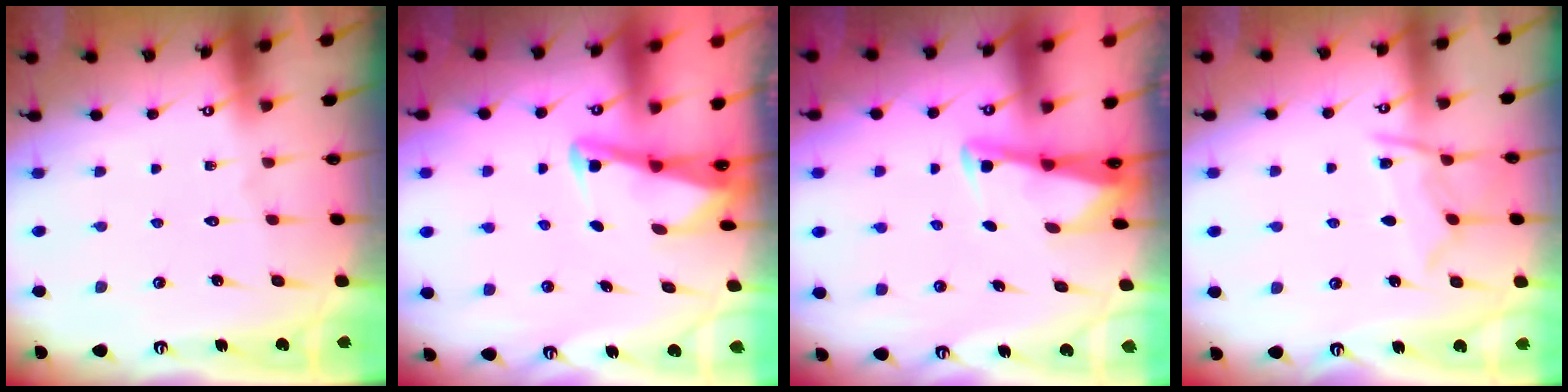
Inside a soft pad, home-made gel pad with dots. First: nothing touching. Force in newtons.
{"total": 3.0, "press": 3.0, "slide": 0.4}
{"total": 2.7, "press": 2.7, "slide": 0.2}
{"total": 9.4, "press": 9.3, "slide": 0.9}